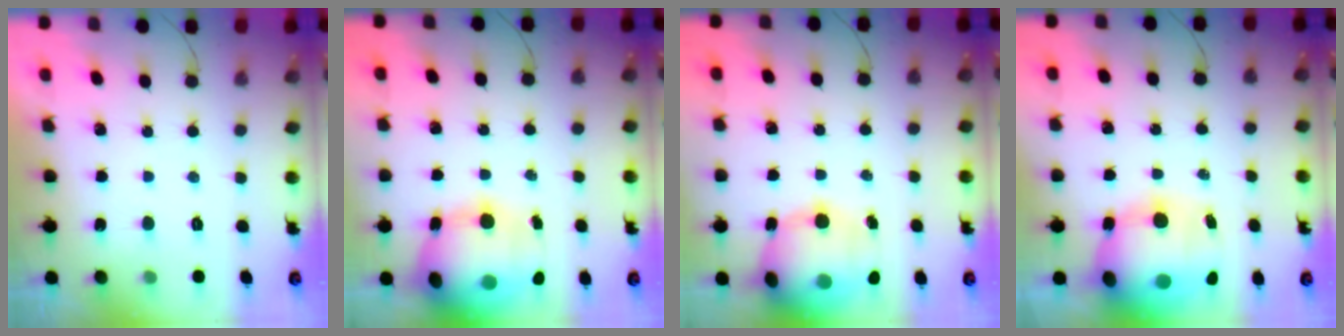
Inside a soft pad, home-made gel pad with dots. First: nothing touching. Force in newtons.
{"total": 22.4, "press": 22.0, "slide": 4.0}
{"total": 16.8, "press": 16.6, "slide": 2.3}
{"total": 20.4, "press": 19.8, "slide": 4.8}